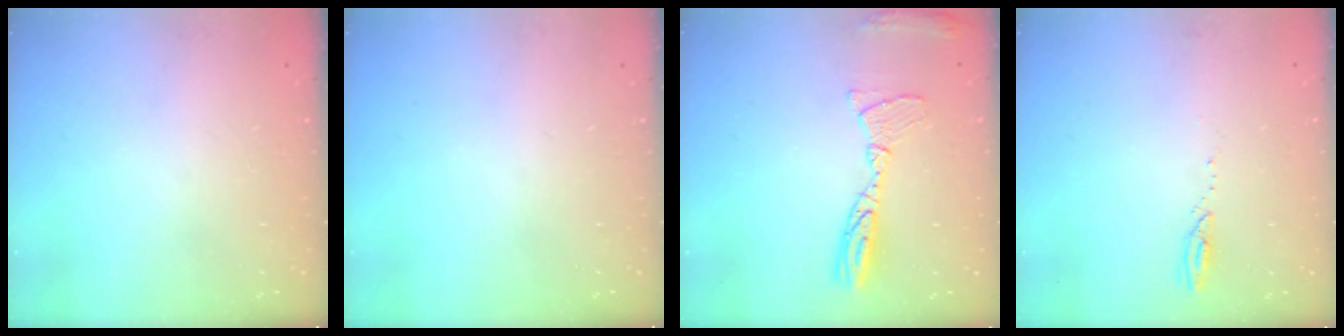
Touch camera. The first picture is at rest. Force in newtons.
{"total": 0.0}
{"total": 11.3, "press": 11.3, "slide": 1.0}
{"total": 2.3, "press": 2.3, "slide": 0.3}